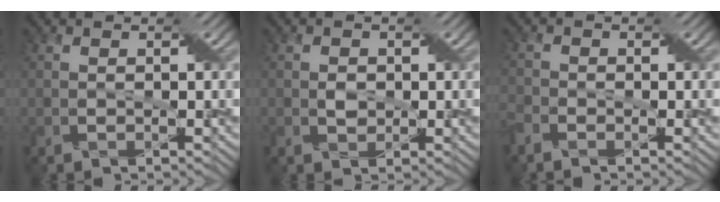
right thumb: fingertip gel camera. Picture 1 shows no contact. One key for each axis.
{"total": 1.6, "fx": -0.1, "fy": 1.3, "fz": 0.8, "tx": -0.021, "ty": -0.003, "tz": -0.002}
{"total": 2.3, "fx": -1.9, "fy": 1.1, "fz": 0.8, "tx": -0.026, "ty": -0.005, "tz": -0.050}